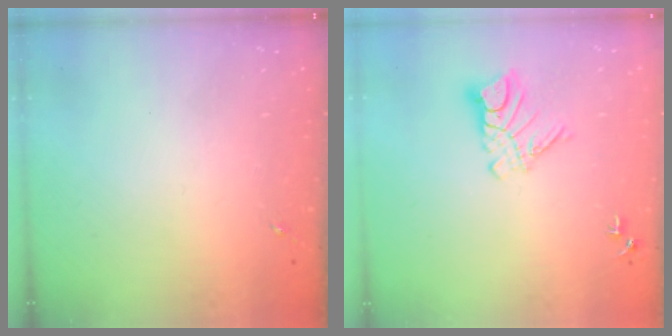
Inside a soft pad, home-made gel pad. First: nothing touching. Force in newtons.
{"total": 9.5, "press": 9.5, "slide": 0.9}